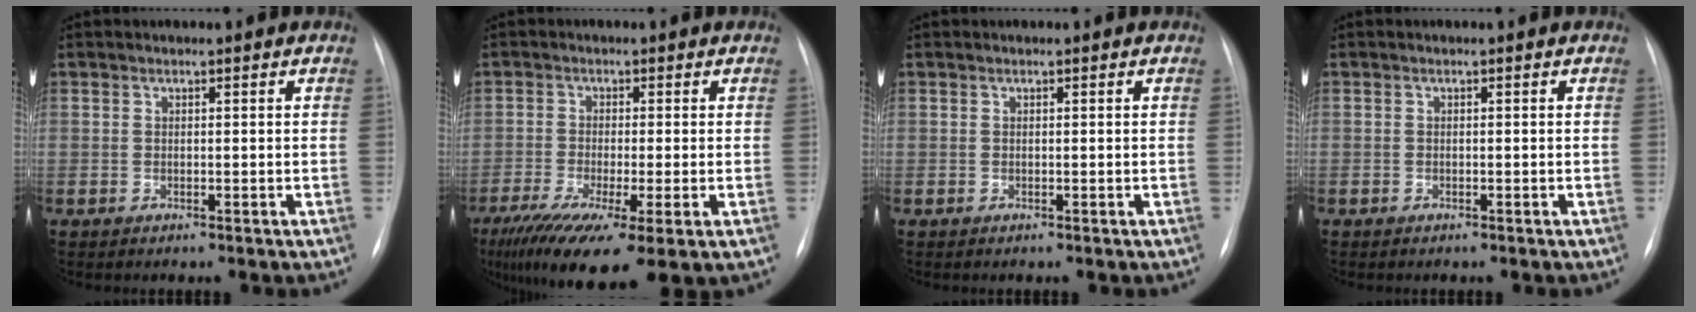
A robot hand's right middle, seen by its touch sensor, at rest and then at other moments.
{"total": 14.2, "force": [-8.4, 2.6, 11.2], "torque": [-0.182, -0.042, -0.137]}
{"total": 0.0}
{"total": 0.0}